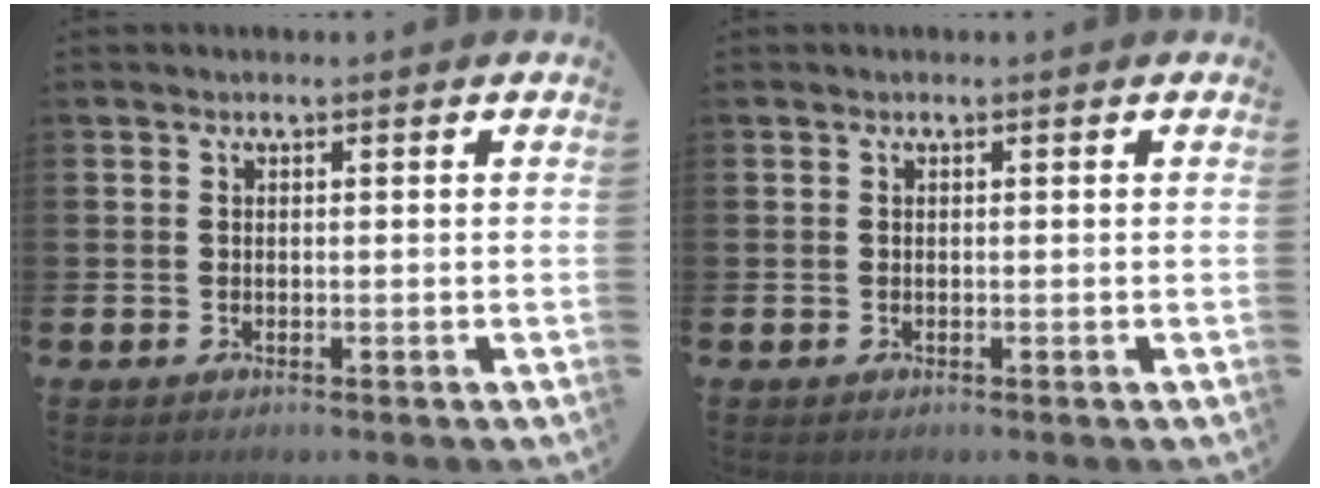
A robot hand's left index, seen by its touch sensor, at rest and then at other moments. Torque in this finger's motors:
{"motor_torque": [0.00, 0.00, 0.00, 0.00]}